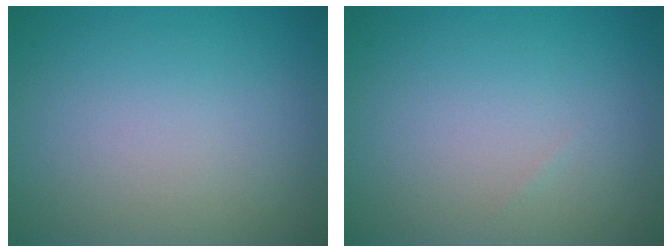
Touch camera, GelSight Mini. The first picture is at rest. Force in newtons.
{"total": 0.0}